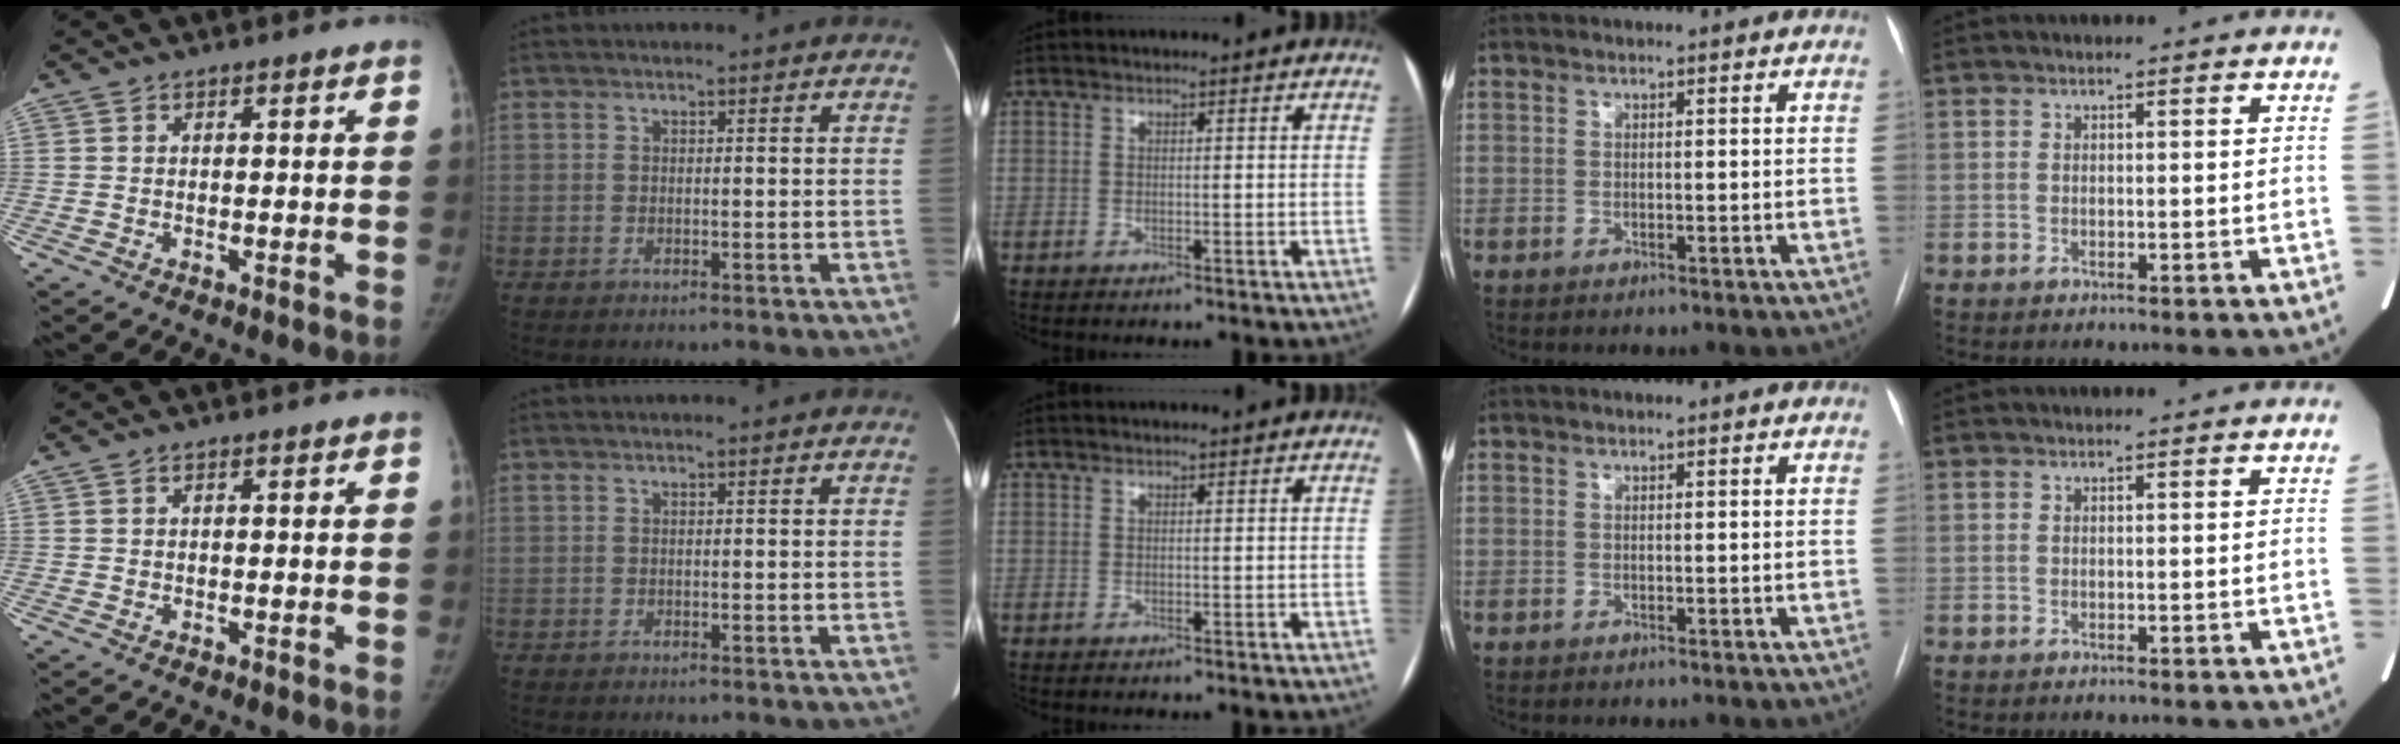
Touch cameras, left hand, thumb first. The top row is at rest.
{}